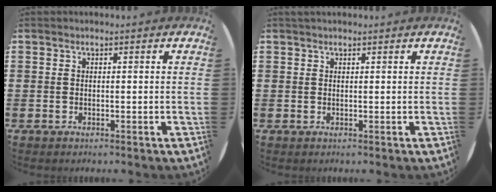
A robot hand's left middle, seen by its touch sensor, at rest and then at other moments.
{"total": 0.5, "force": [0.4, 0.3, 0.0], "torque": [-0.002, 0.003, 0.009]}